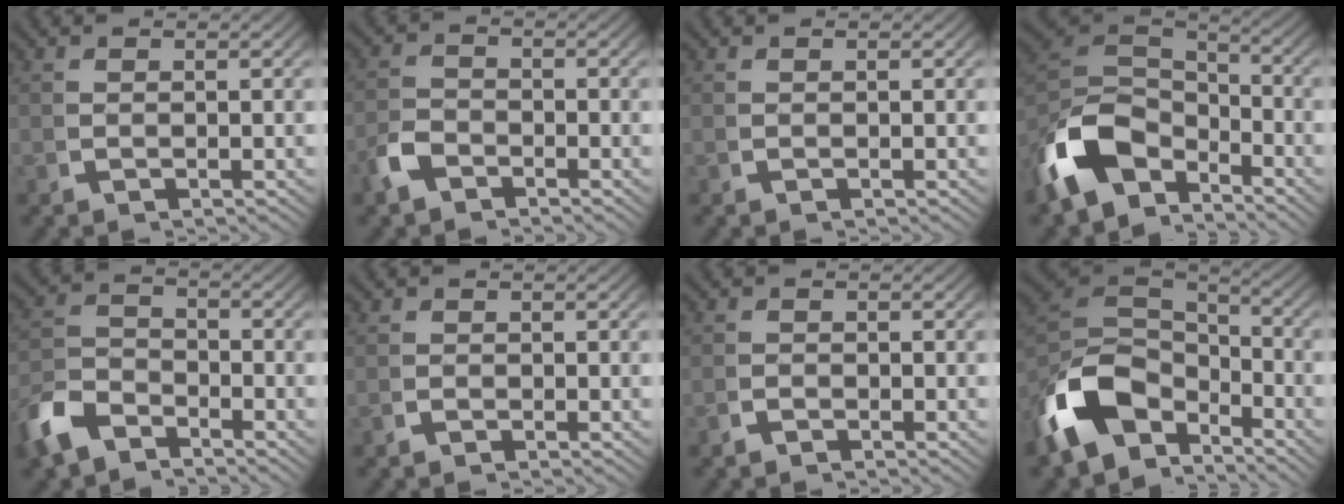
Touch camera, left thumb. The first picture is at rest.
{"total": 2.4, "force": [-1.6, 1.5, 0.9], "torque": [-0.024, -0.006, -0.033]}
{"total": 0.0}
{"total": 10.4, "force": [-2.2, 7.3, 7.2], "torque": [-0.169, -0.027, -0.034]}
{"total": 5.5, "force": [-3.4, 3.6, 2.4], "torque": [-0.049, -0.015, -0.061]}
{"total": 0.6, "force": [-0.4, 0.4, -0.1], "torque": [0.006, -0.004, -0.011]}
{"total": 0.9, "force": [-0.7, 0.4, 0.0], "torque": [0.004, -0.004, -0.017]}
{"total": 11.6, "force": [-2.4, 8.1, 8.0], "torque": [-0.190, -0.035, -0.031]}